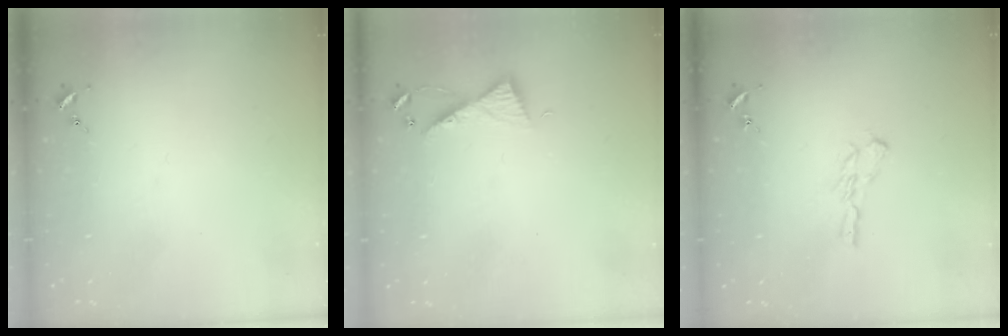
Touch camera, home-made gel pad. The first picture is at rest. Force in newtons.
{"total": 6.2, "press": 6.2, "slide": 0.6}
{"total": 5.7, "press": 5.7, "slide": 0.4}